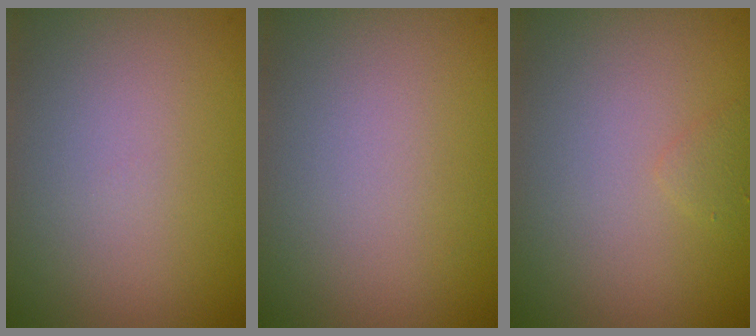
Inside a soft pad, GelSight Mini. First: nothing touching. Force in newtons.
{"total": 0.0}
{"total": 0.7, "press": 0.7, "slide": 0.0}